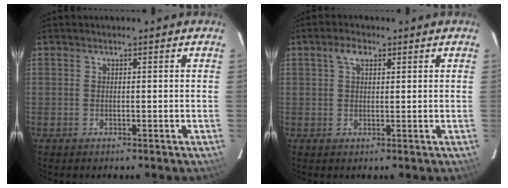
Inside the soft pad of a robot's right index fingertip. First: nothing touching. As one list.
[{"total": 2.9, "force": [1.3, 1.7, 2.0], "torque": [-0.037, 0.010, 0.024]}]